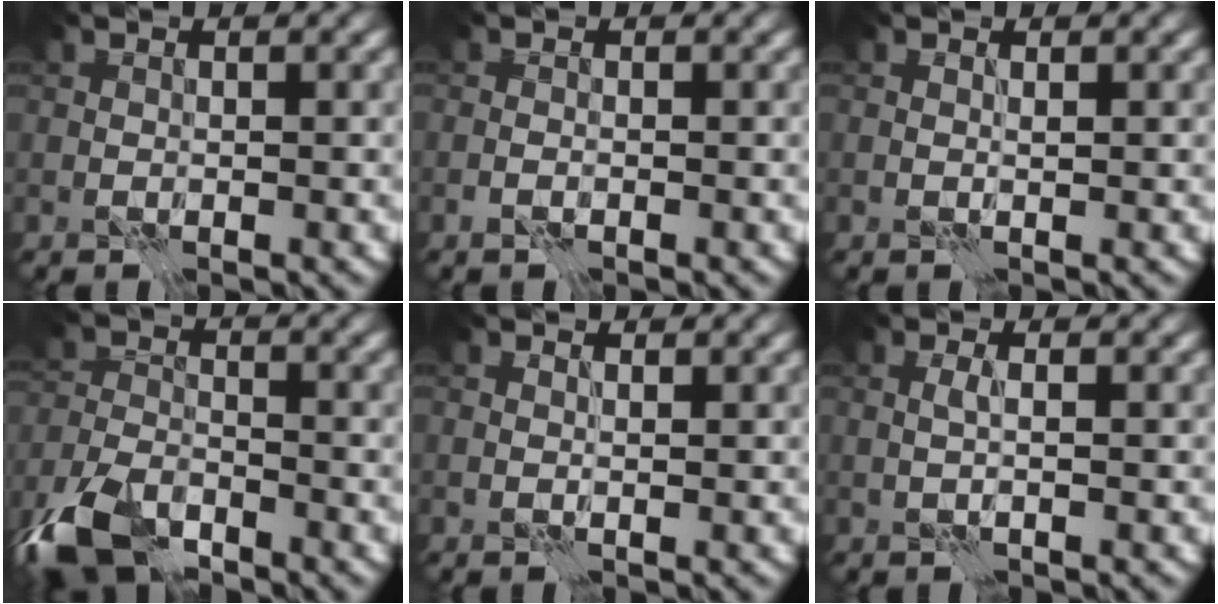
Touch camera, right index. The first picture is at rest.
{"total": 0.6, "force": [-0.4, 0.2, 0.3], "torque": [-0.007, 0.001, -0.010]}
{"total": 0.5, "force": [0.3, -0.4, 0.1], "torque": [-0.001, 0.004, 0.003]}
{"total": 7.9, "force": [-5.9, 3.1, 4.2], "torque": [-0.095, -0.015, -0.129]}
{"total": 0.6, "force": [0.6, 0.0, 0.2], "torque": [-0.003, 0.002, 0.005]}
{"total": 0.8, "force": [0.2, -0.6, 0.6], "torque": [-0.011, 0.006, 0.001]}